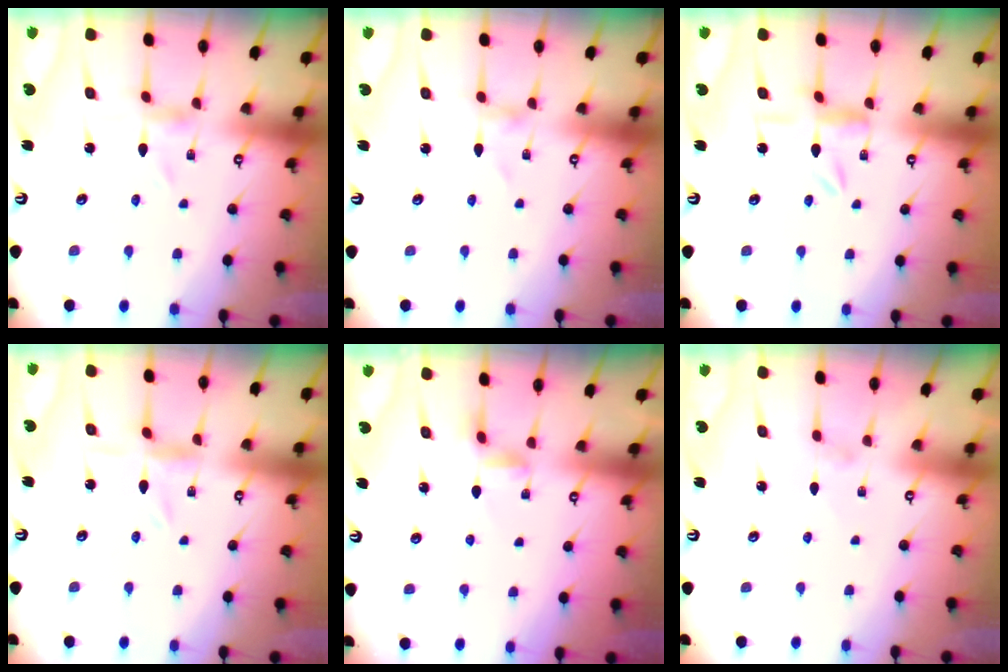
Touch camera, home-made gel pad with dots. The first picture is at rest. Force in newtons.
{"total": 0.9, "press": 0.9, "slide": 0.1}
{"total": 7.0, "press": 6.9, "slide": 0.6}
{"total": 2.0, "press": 2.0, "slide": 0.3}
{"total": 2.4, "press": 2.4, "slide": 0.4}
{"total": 0.5, "press": 0.4, "slide": 0.2}